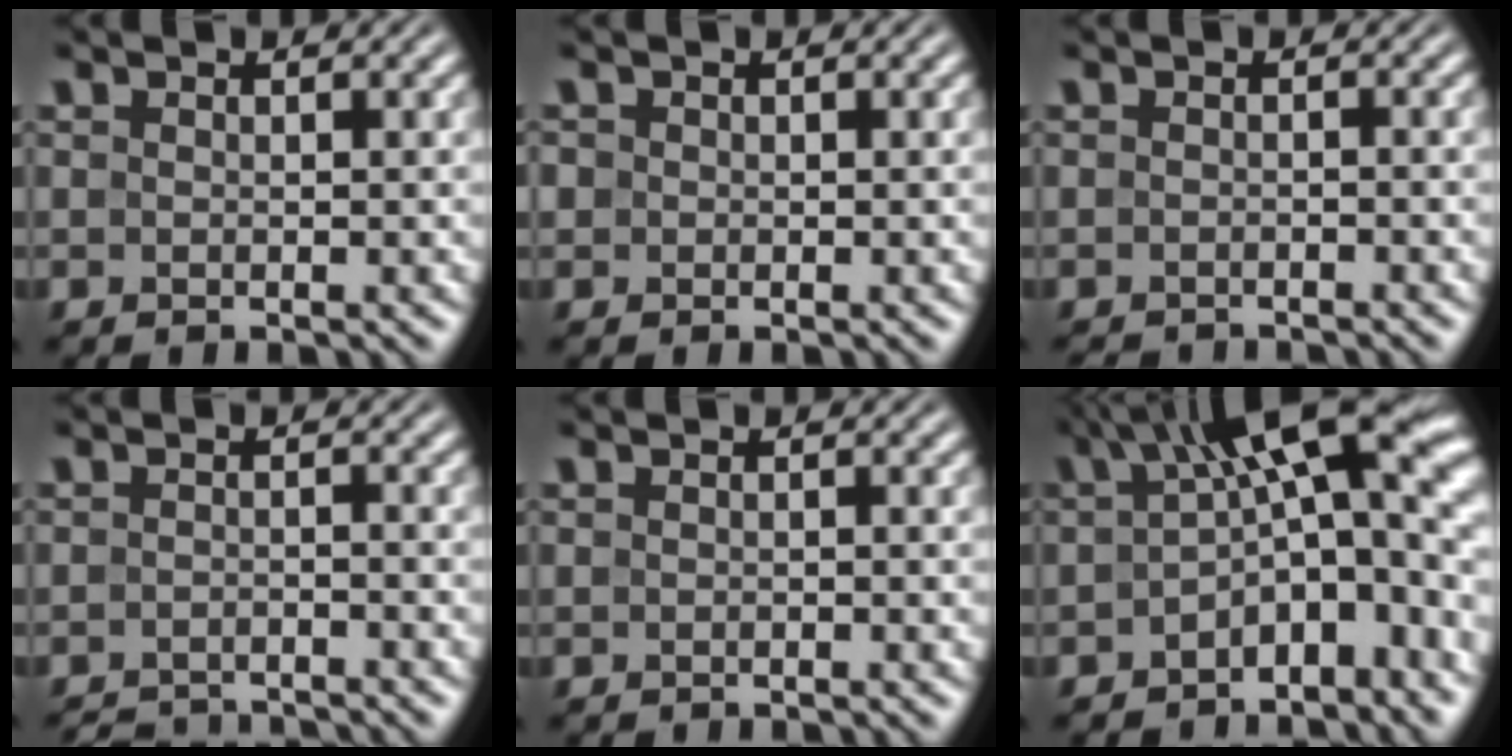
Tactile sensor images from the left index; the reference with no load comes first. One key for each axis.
{"total": 0.8, "fx": 0.0, "fy": 0.8, "fz": 0.1, "tx": 0.003, "ty": 0.000, "tz": -0.003}
{"total": 2.3, "fx": -2.3, "fy": 0.2, "fz": 0.6, "tx": -0.006, "ty": -0.009, "tz": -0.034}
{"total": 4.2, "fx": -4.0, "fy": 0.6, "fz": 1.0, "tx": -0.014, "ty": -0.007, "tz": -0.068}
{"total": 0.5, "fx": -0.5, "fy": 0.1, "fz": 0.3, "tx": -0.003, "ty": 0.000, "tz": -0.006}
{"total": 12.7, "fx": -0.6, "fy": 5.3, "fz": 11.5, "tx": -0.140, "ty": 0.013, "tz": -0.016}